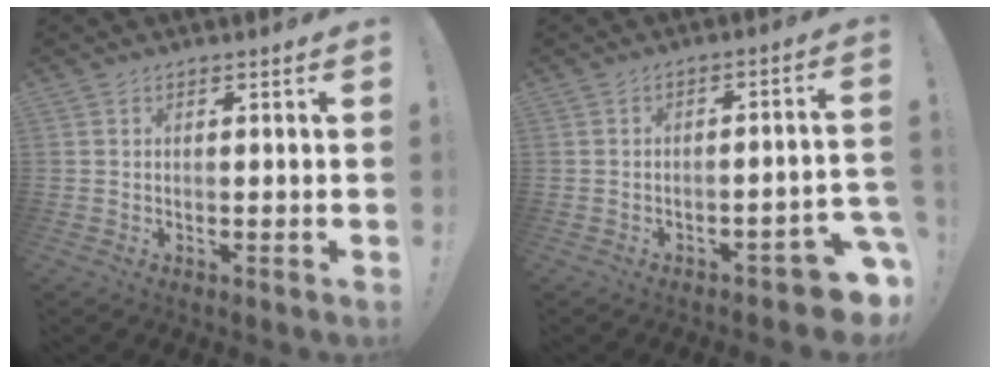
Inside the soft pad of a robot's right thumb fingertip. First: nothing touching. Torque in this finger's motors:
{"motor_torque": [0.23, 0.16, 0.43, -0.75, -0.01]}